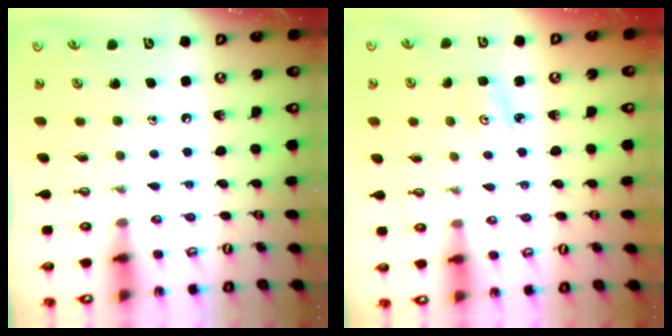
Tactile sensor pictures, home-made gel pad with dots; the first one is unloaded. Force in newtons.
{"total": 2.6, "press": 2.6, "slide": 0.4}